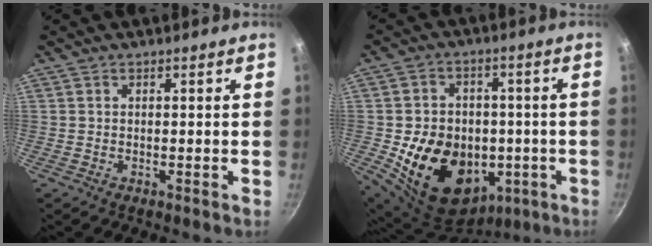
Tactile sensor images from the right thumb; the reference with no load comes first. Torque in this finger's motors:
{"motor_torque": [-0.55, 1.66, 0.69, 0.38, 0.45]}